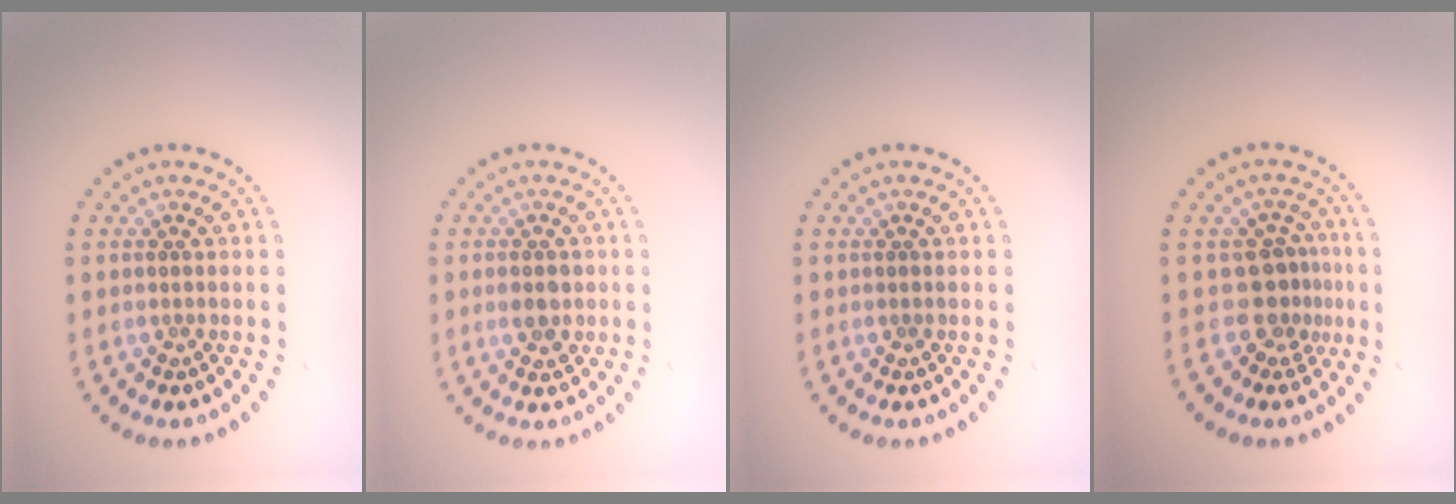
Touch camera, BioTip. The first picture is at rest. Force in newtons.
{"total": 2.0, "press": 2.0, "slide": 0.0}
{"total": 0.0}
{"total": 2.8, "press": 1.9, "slide": 2.1}